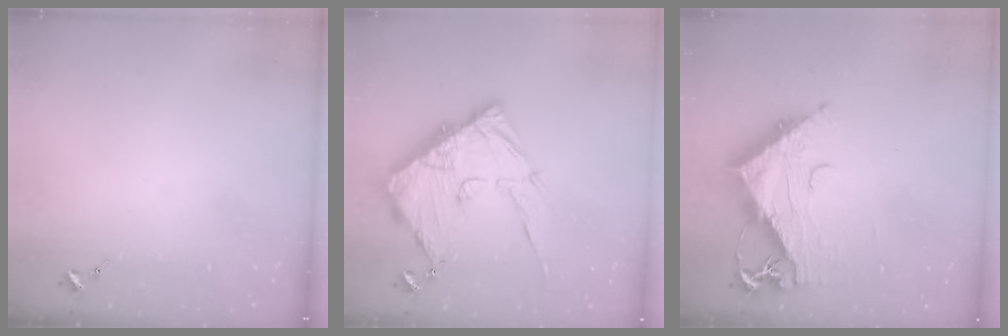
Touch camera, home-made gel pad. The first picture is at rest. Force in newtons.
{"total": 18.0, "press": 17.9, "slide": 1.6}
{"total": 13.6, "press": 13.6, "slide": 1.1}